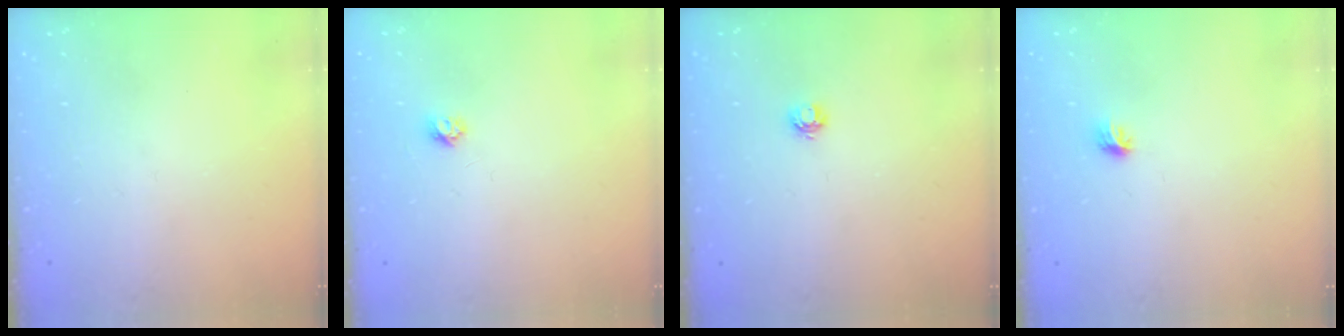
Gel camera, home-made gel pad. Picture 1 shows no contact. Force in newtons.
{"total": 3.4, "press": 3.4, "slide": 0.4}
{"total": 3.9, "press": 3.9, "slide": 0.5}
{"total": 4.2, "press": 4.1, "slide": 1.0}